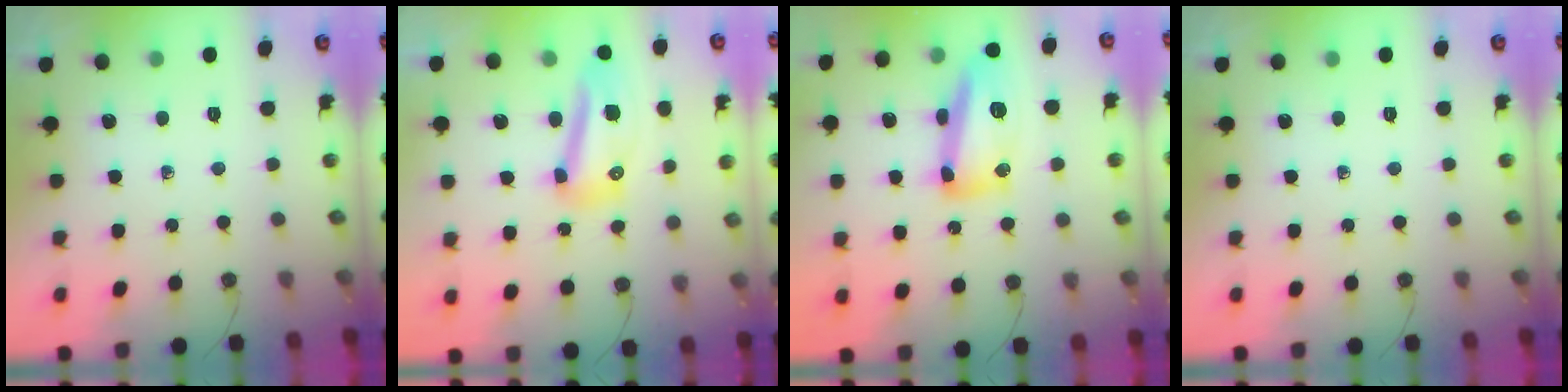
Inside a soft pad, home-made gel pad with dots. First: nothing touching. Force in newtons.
{"total": 11.0, "press": 11.0, "slide": 1.2}
{"total": 14.7, "press": 14.6, "slide": 1.0}
{"total": 0.0}